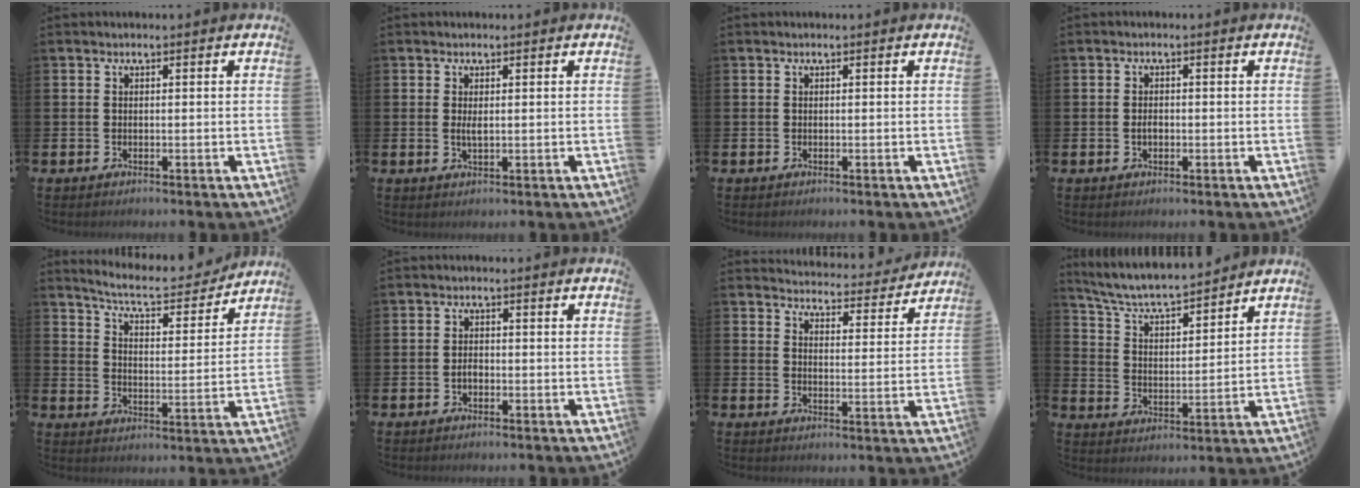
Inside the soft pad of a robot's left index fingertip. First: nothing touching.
{"total": 1.4, "force": [0.3, 0.4, 1.3], "torque": [-0.016, -0.003, 0.002]}
{"total": 0.0}
{"total": 1.4, "force": [-0.3, 0.8, 1.0], "torque": [-0.018, 0.005, -0.007]}
{"total": 7.1, "force": [6.7, 0.9, 2.1], "torque": [-0.067, -0.048, 0.112]}
{"total": 1.5, "force": [-0.6, 0.9, 1.0], "torque": [-0.017, 0.004, -0.012]}
{"total": 4.2, "force": [4.2, 0.5, 0.2], "torque": [-0.011, -0.038, 0.068]}
{"total": 6.5, "force": [6.1, 0.8, 1.9], "torque": [-0.071, -0.047, 0.104]}